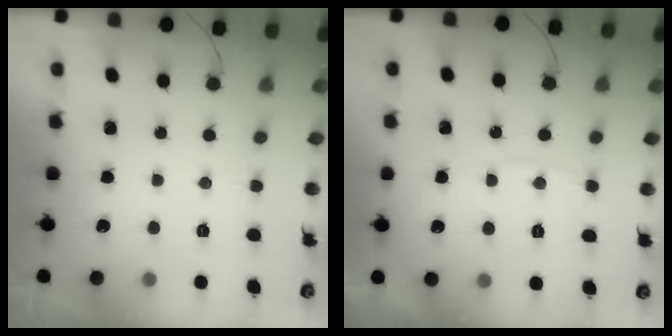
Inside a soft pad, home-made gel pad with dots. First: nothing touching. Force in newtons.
{"total": 5.2, "press": 5.2, "slide": 0.6}